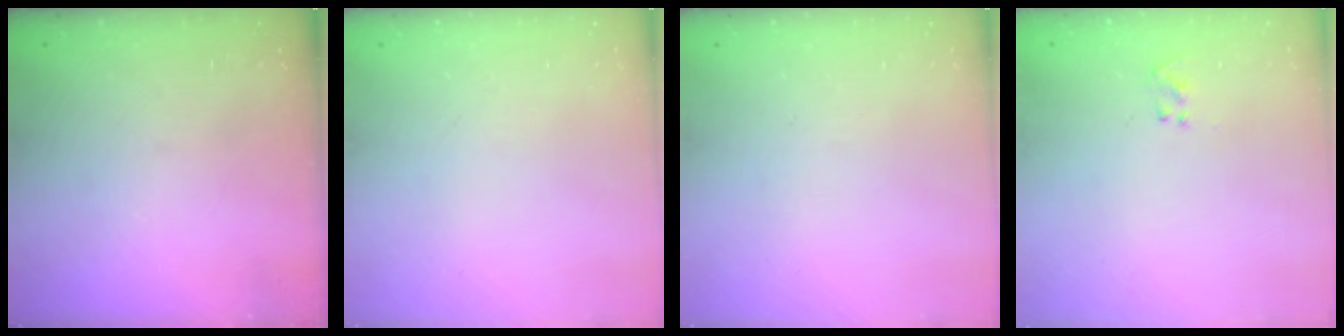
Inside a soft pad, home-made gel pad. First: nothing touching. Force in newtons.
{"total": 0.0}
{"total": 0.0}
{"total": 2.3, "press": 2.1, "slide": 0.9}